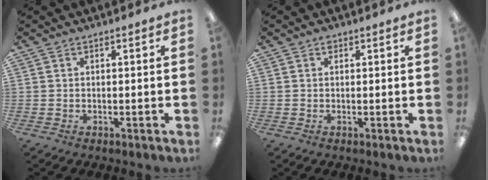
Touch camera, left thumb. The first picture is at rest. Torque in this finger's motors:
{"motor_torque": [0.08, -0.01, 0.19, -0.11, 0.03]}